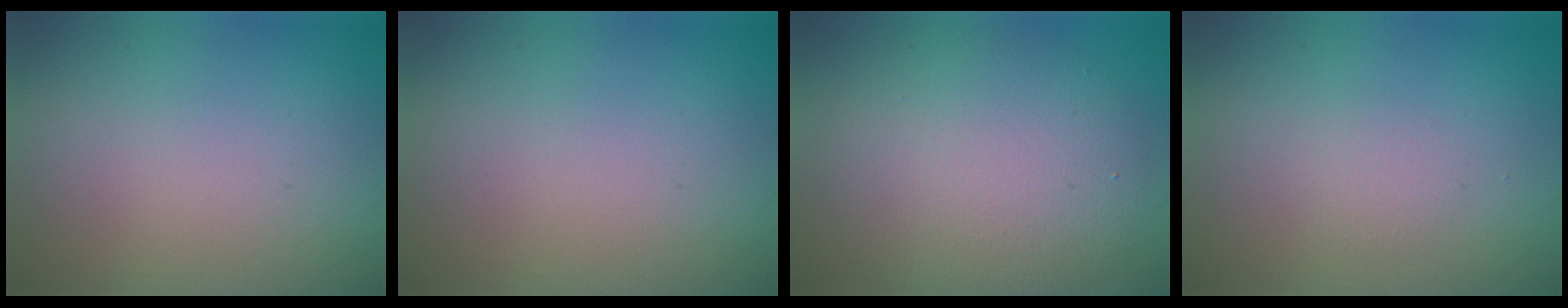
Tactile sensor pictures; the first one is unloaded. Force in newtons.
{"total": 0.0}
{"total": 7.2, "press": 7.2, "slide": 0.6}
{"total": 0.7, "press": 0.7, "slide": 0.0}